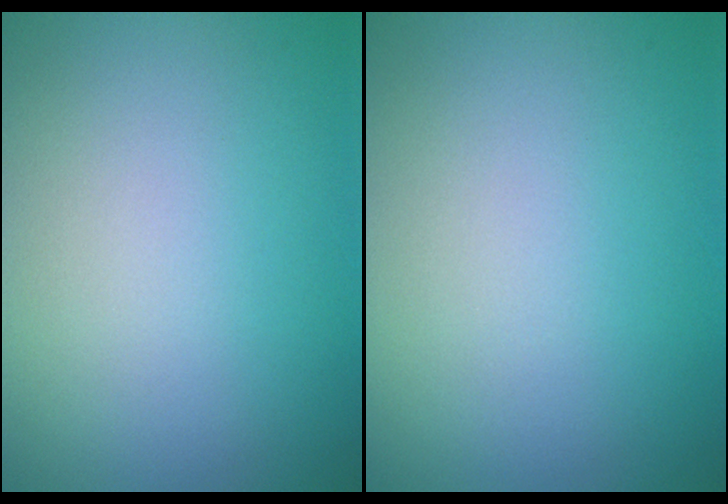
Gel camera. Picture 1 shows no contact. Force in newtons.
{"total": 0.0}